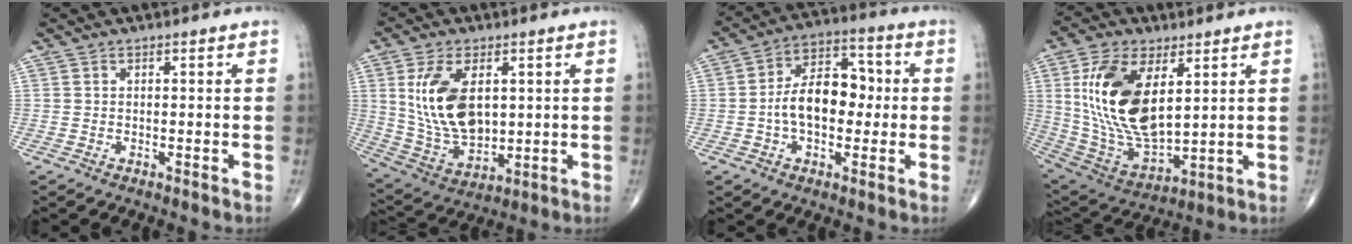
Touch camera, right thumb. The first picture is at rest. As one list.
[{"total": 14.9, "force": [3.1, 8.6, 11.8], "torque": [-0.215, -0.015, 0.074]}, {"total": 12.2, "force": [-0.6, 7.6, 9.5], "torque": [-0.134, 0.034, -0.020]}, {"total": 19.9, "force": [5.1, 10.1, 16.4], "torque": [-0.312, -0.026, 0.109]}]